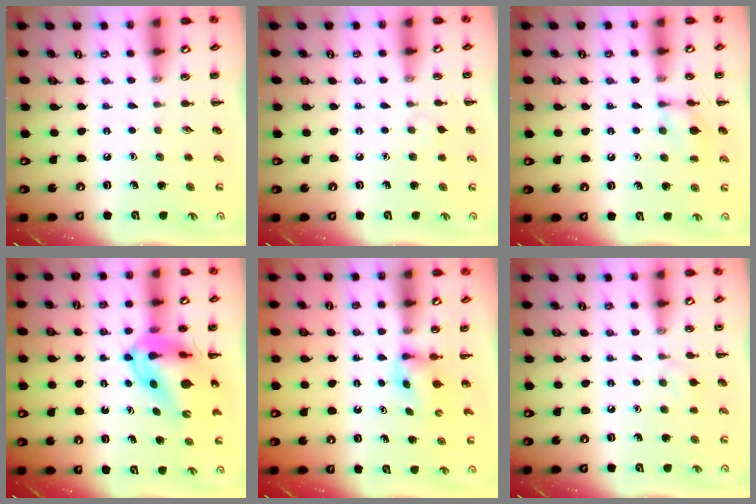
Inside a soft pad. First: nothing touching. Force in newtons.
{"total": 2.8, "press": 2.5, "slide": 1.1}
{"total": 9.2, "press": 9.2, "slide": 1.0}
{"total": 12.9, "press": 12.4, "slide": 3.9}
{"total": 3.3, "press": 3.0, "slide": 1.2}
{"total": 5.4, "press": 5.0, "slide": 1.9}